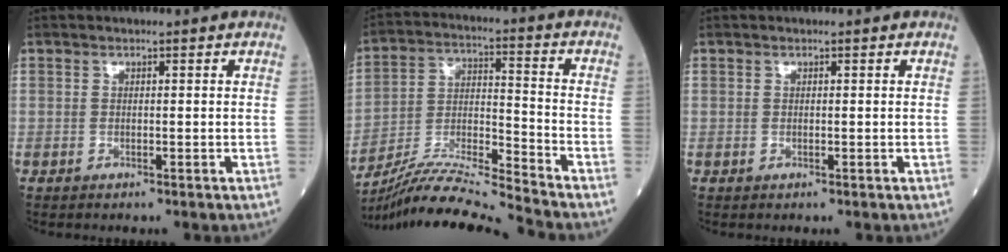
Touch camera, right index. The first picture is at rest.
{"total": 13.0, "force": [-12.3, -2.9, 3.0], "torque": [-0.061, 0.008, -0.228]}
{"total": 0.0}